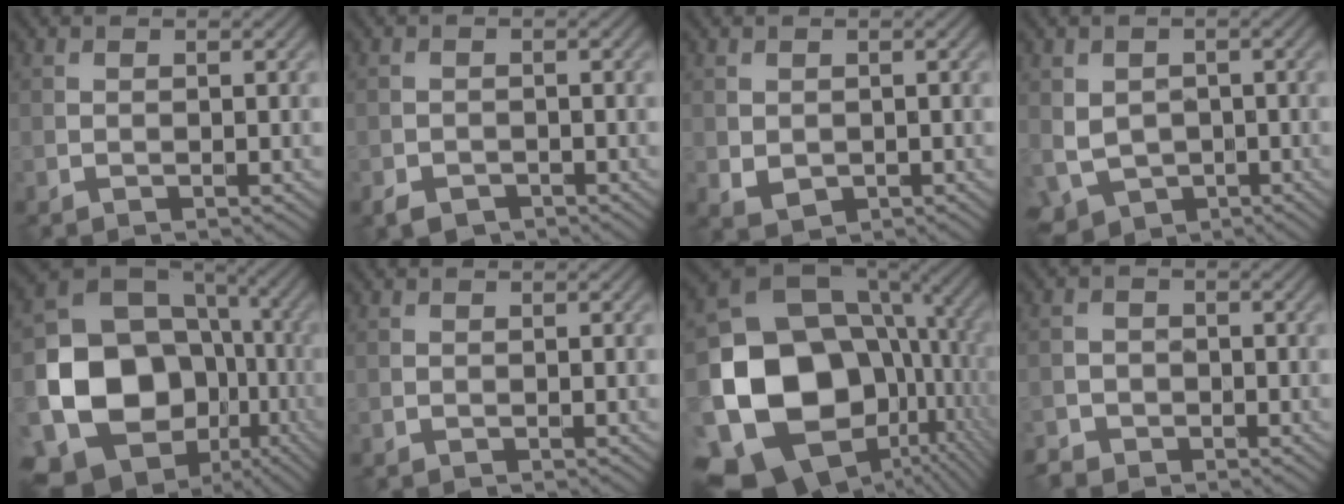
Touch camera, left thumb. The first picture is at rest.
{"total": 2.0, "force": [-1.5, 1.1, 0.7], "torque": [-0.013, -0.004, -0.032]}
{"total": 1.8, "force": [0.0, 1.4, 1.1], "torque": [-0.026, -0.010, 0.006]}
{"total": 5.1, "force": [-0.9, 4.3, 2.4], "torque": [-0.067, -0.020, -0.016]}
{"total": 17.8, "force": [-5.3, 14.4, 9.0], "torque": [-0.197, -0.046, -0.080]}
{"total": 0.0}
{"total": 21.0, "force": [-5.2, 16.1, 12.5], "torque": [-0.260, -0.042, -0.060]}
{"total": 2.6, "force": [-1.9, 1.8, 0.3], "torque": [-0.005, 0.001, -0.039]}